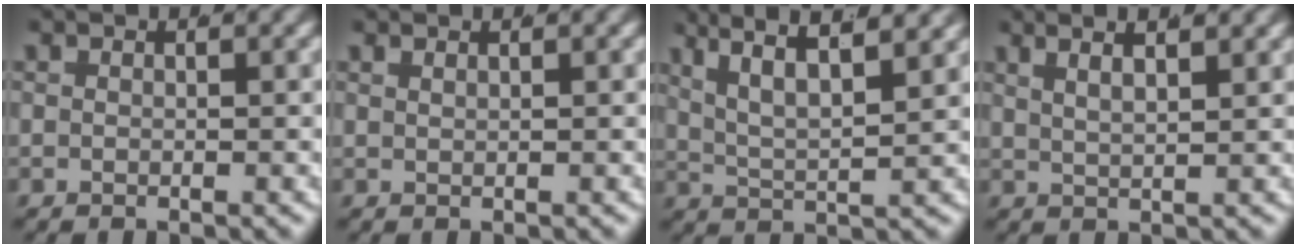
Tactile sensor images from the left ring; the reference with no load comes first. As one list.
[{"total": 1.0, "force": [0.8, 0.4, 0.4], "torque": [-0.002, 0.004, 0.012]}, {"total": 7.0, "force": [3.1, 3.8, 4.9], "torque": [-0.096, 0.000, 0.043]}, {"total": 5.2, "force": [2.6, 2.9, 3.5], "torque": [-0.051, 0.014, 0.029]}]